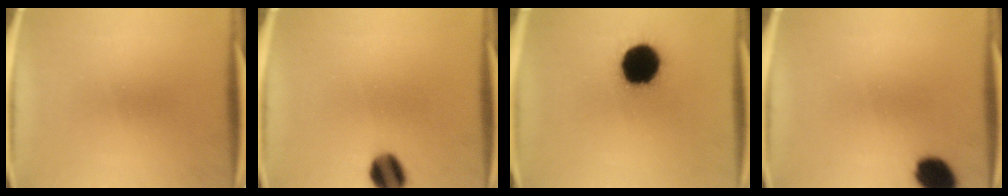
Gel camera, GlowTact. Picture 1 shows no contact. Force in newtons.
{"total": 7.9}
{"total": 18.7}
{"total": 8.7}